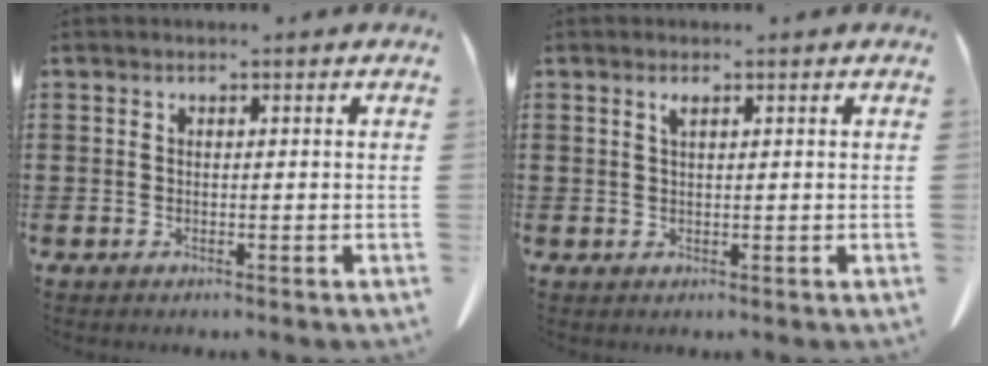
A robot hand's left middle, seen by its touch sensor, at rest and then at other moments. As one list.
[{"total": 1.2, "force": [0.6, 0.3, 1.0], "torque": [-0.021, 0.001, 0.012]}]